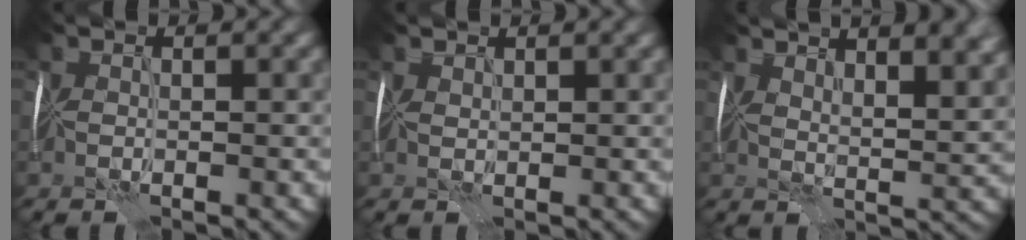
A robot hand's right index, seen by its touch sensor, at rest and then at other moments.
{"total": 0.6, "force": [0.5, -0.3, -0.2], "torque": [0.005, 0.000, 0.015]}
{"total": 11.1, "force": [6.7, 4.4, 7.7], "torque": [-0.093, 0.038, 0.073]}